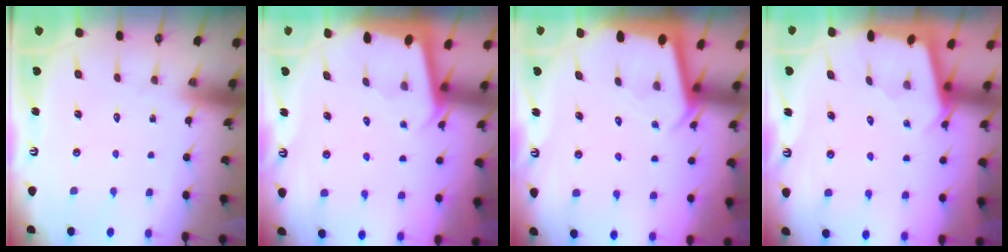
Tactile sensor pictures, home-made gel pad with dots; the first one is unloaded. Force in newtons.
{"total": 2.0, "press": 2.0, "slide": 0.1}
{"total": 2.2, "press": 2.2, "slide": 0.1}
{"total": 2.0, "press": 2.0, "slide": 0.2}